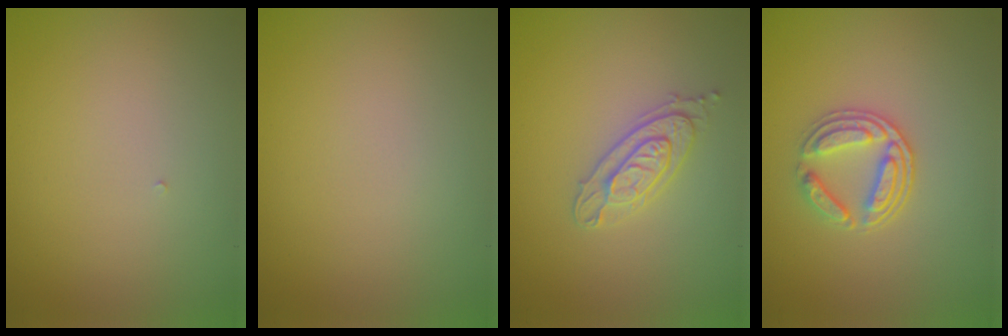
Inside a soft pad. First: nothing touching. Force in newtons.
{"total": 0.0}
{"total": 2.4, "press": 2.2, "slide": 0.8}
{"total": 3.1, "press": 2.6, "slide": 1.7}